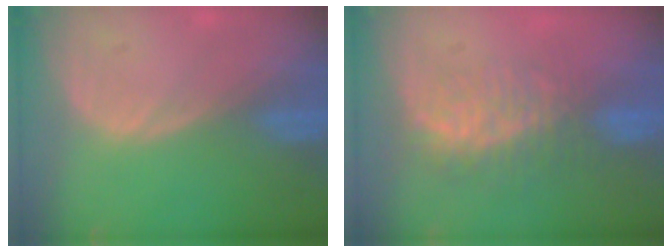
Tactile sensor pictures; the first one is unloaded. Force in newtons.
{"total": 8.1, "press": 7.5, "slide": 3.0}